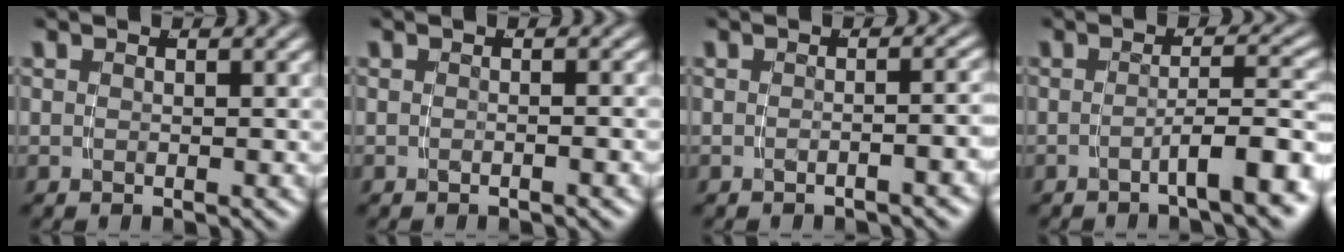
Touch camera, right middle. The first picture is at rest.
{"total": 0.8, "force": [-0.6, -0.5, 0.1], "torque": [-0.002, 0.006, -0.012]}
{"total": 1.7, "force": [-1.3, -0.5, 0.9], "torque": [-0.007, 0.008, -0.022]}
{"total": 4.6, "force": [-2.9, 0.3, 3.6], "torque": [-0.045, 0.001, -0.044]}